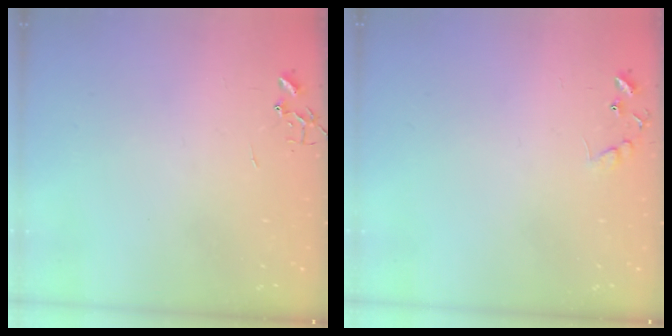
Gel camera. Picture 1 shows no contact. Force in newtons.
{"total": 8.9, "press": 8.9, "slide": 0.5}